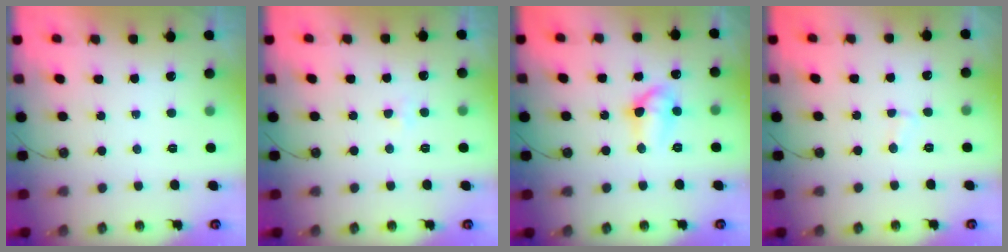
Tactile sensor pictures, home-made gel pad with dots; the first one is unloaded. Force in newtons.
{"total": 2.4, "press": 2.3, "slide": 0.6}
{"total": 8.4, "press": 8.3, "slide": 0.9}
{"total": 2.3, "press": 2.3, "slide": 0.2}